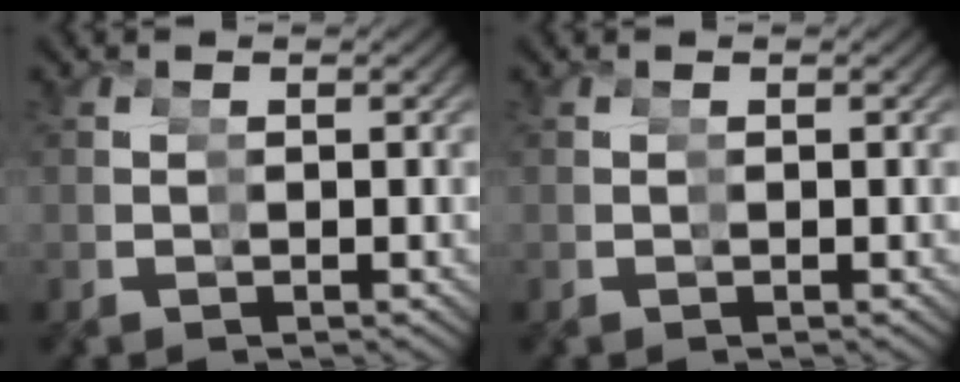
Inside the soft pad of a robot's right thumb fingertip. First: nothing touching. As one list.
[{"total": 0.0}]